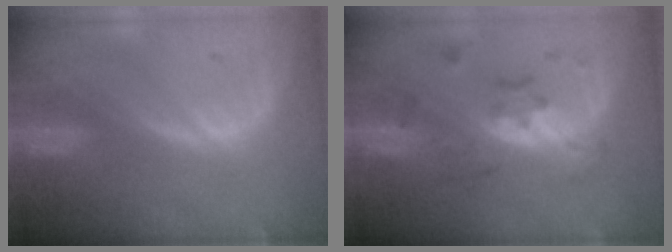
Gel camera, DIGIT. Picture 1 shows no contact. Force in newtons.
{"total": 5.9, "press": 5.9, "slide": 0.8}